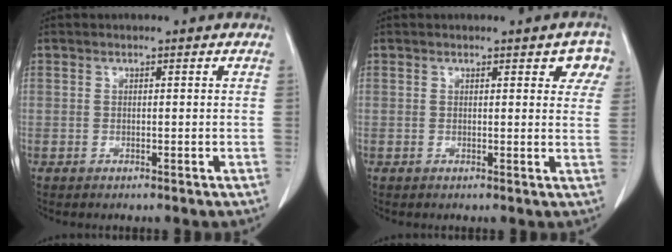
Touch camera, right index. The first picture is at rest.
{"total": 4.5, "force": [2.5, 1.7, 3.4], "torque": [-0.023, 0.002, 0.017]}